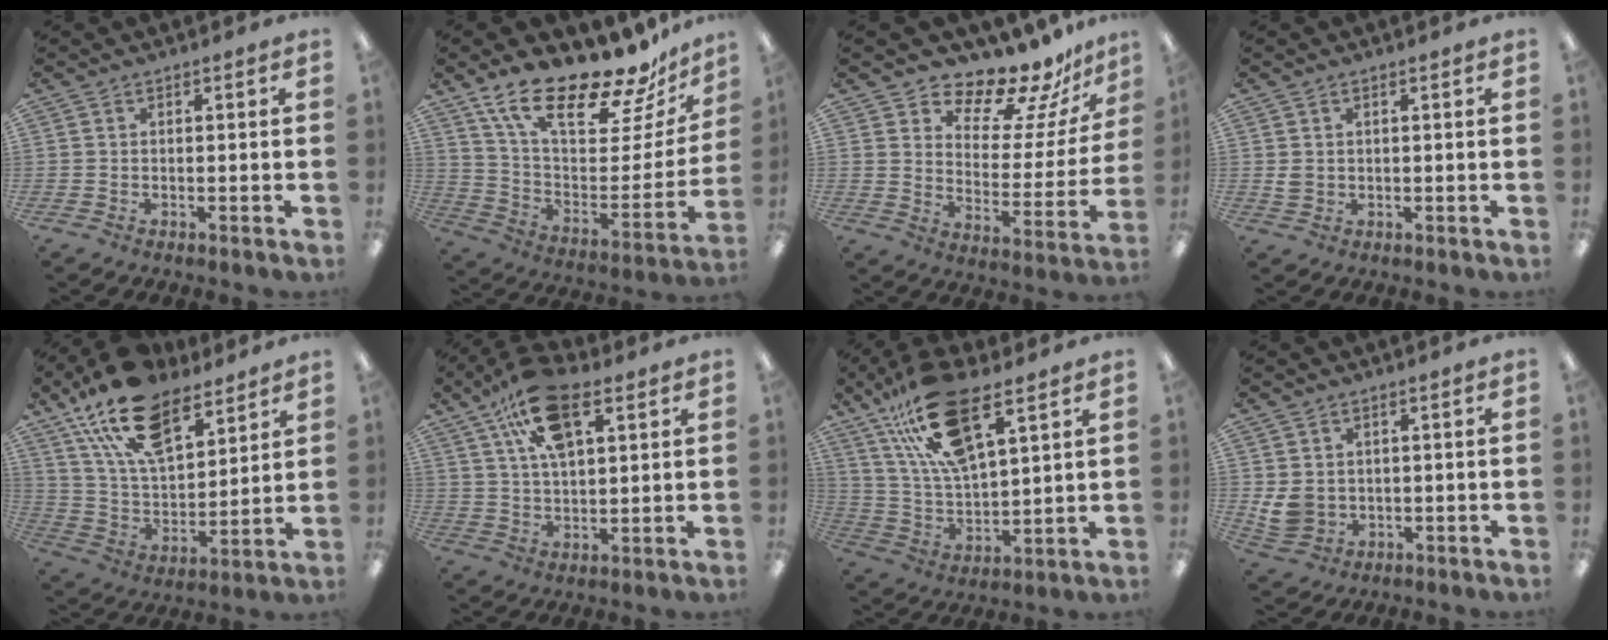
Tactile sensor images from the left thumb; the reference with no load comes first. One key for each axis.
{"total": 22.5, "fx": 18.0, "fy": 6.1, "fz": 12.0, "tx": -0.200, "ty": -0.132, "tz": 0.307}
{"total": 13.2, "fx": 12.0, "fy": 4.0, "fz": 3.7, "tx": -0.057, "ty": -0.112, "tz": 0.207}
{"total": 2.2, "fx": 0.7, "fy": 1.8, "fz": 1.0, "tx": -0.014, "ty": 0.000, "tz": 0.011}
{"total": 20.0, "fx": 13.3, "fy": 9.7, "fz": 11.3, "tx": -0.210, "ty": -0.061, "tz": 0.242}
{"total": 14.5, "fx": 7.9, "fy": 7.0, "fz": 9.8, "tx": -0.167, "ty": -0.018, "tz": 0.144}
{"total": 20.0, "fx": 12.5, "fy": 7.4, "fz": 13.8, "tx": -0.269, "ty": -0.043, "tz": 0.217}
{"total": 5.4, "fx": 1.6, "fy": 4.6, "fz": 2.5, "tx": -0.058, "ty": -0.004, "tz": 0.033}